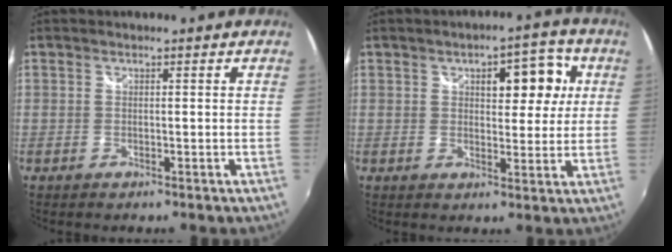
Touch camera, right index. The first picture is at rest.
{"total": 8.5, "force": [2.7, 4.4, 6.7], "torque": [-0.094, 0.023, 0.037]}